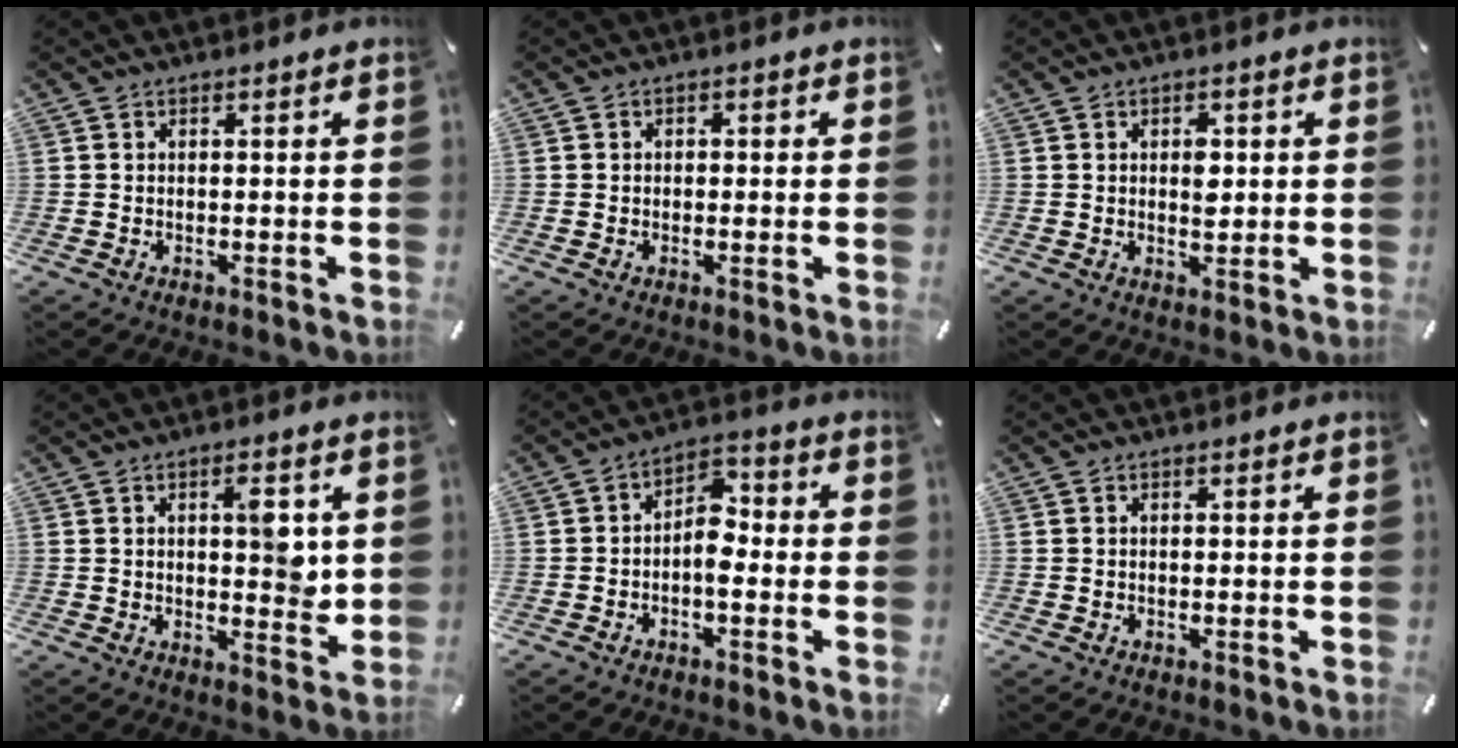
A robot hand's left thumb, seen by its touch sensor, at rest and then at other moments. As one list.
[{"total": 1.1, "force": [-0.3, 1.1, 0.0], "torque": [-0.001, 0.006, -0.008]}, {"total": 3.5, "force": [0.5, 2.3, 2.6], "torque": [-0.020, -0.006, 0.001]}, {"total": 7.1, "force": [1.8, 3.2, 6.1], "torque": [-0.070, -0.013, 0.021]}, {"total": 5.9, "force": [-2.2, 3.4, 4.3], "torque": [-0.073, 0.014, -0.043]}, {"total": 0.0}]